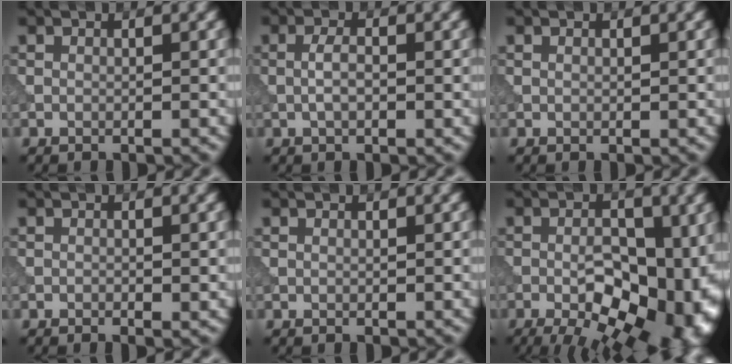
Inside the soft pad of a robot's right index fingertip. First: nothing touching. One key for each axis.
{"total": 2.1, "fx": -0.3, "fy": 0.8, "fz": 1.9, "tx": -0.038, "ty": 0.000, "tz": -0.008}
{"total": 0.0}
{"total": 0.7, "fx": -0.1, "fy": 0.3, "fz": 0.6, "tx": -0.006, "ty": -0.004, "tz": -0.002}
{"total": 0.0}
{"total": 17.2, "fx": -5.5, "fy": 8.4, "fz": 14.0, "tx": -0.149, "ty": -0.003, "tz": -0.070}